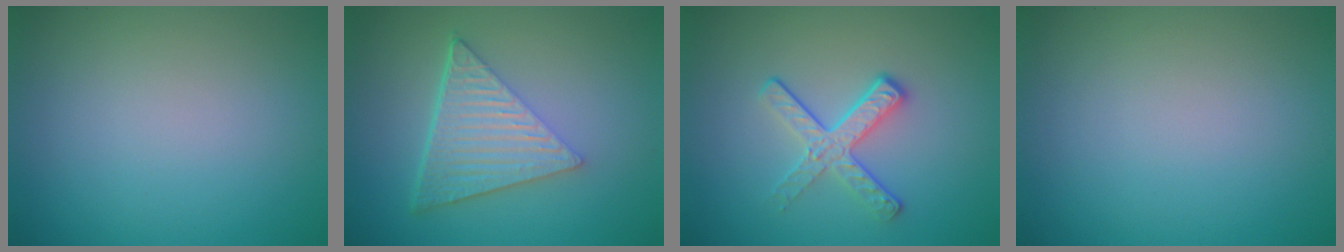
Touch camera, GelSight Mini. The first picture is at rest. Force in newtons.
{"total": 6.6, "press": 4.3, "slide": 5.0}
{"total": 3.3, "press": 2.6, "slide": 2.0}
{"total": 0.0}